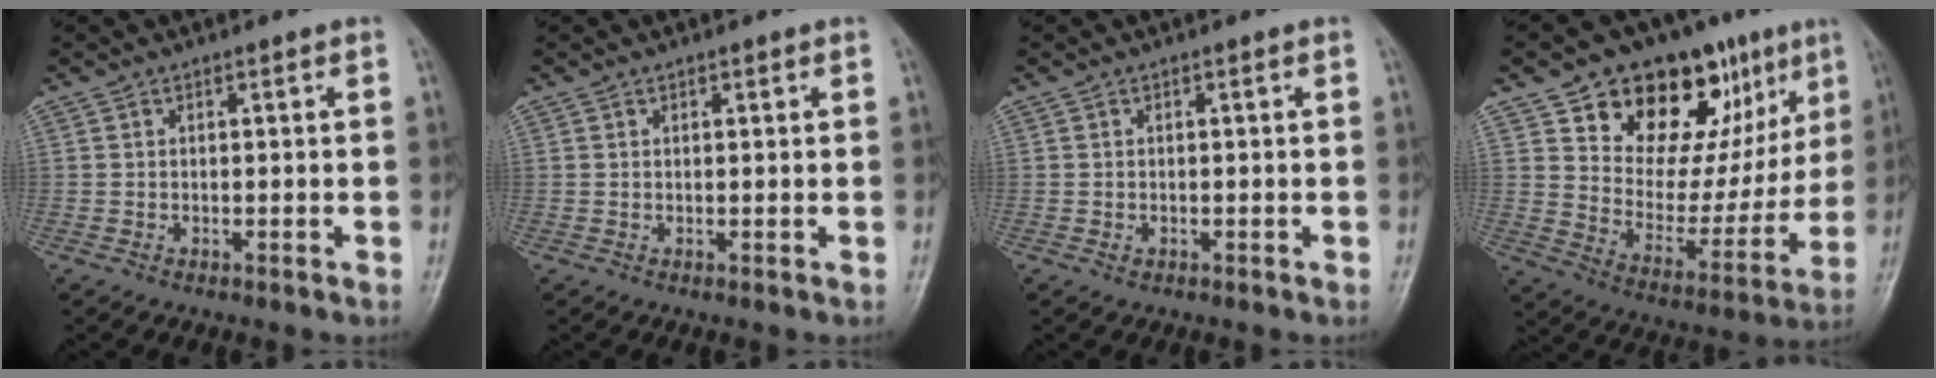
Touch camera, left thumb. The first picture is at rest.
{"total": 0.6, "force": [0.4, 0.4, 0.3], "torque": [0.001, -0.002, 0.004]}
{"total": 0.7, "force": [-0.2, 0.6, 0.3], "torque": [-0.005, 0.000, -0.002]}
{"total": 23.7, "force": [12.7, 12.9, 15.2], "torque": [-0.165, -0.033, 0.208]}